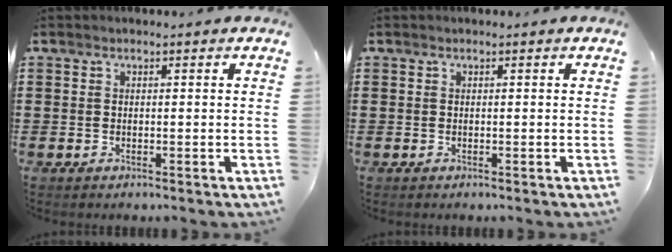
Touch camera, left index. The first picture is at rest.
{"total": 0.0}